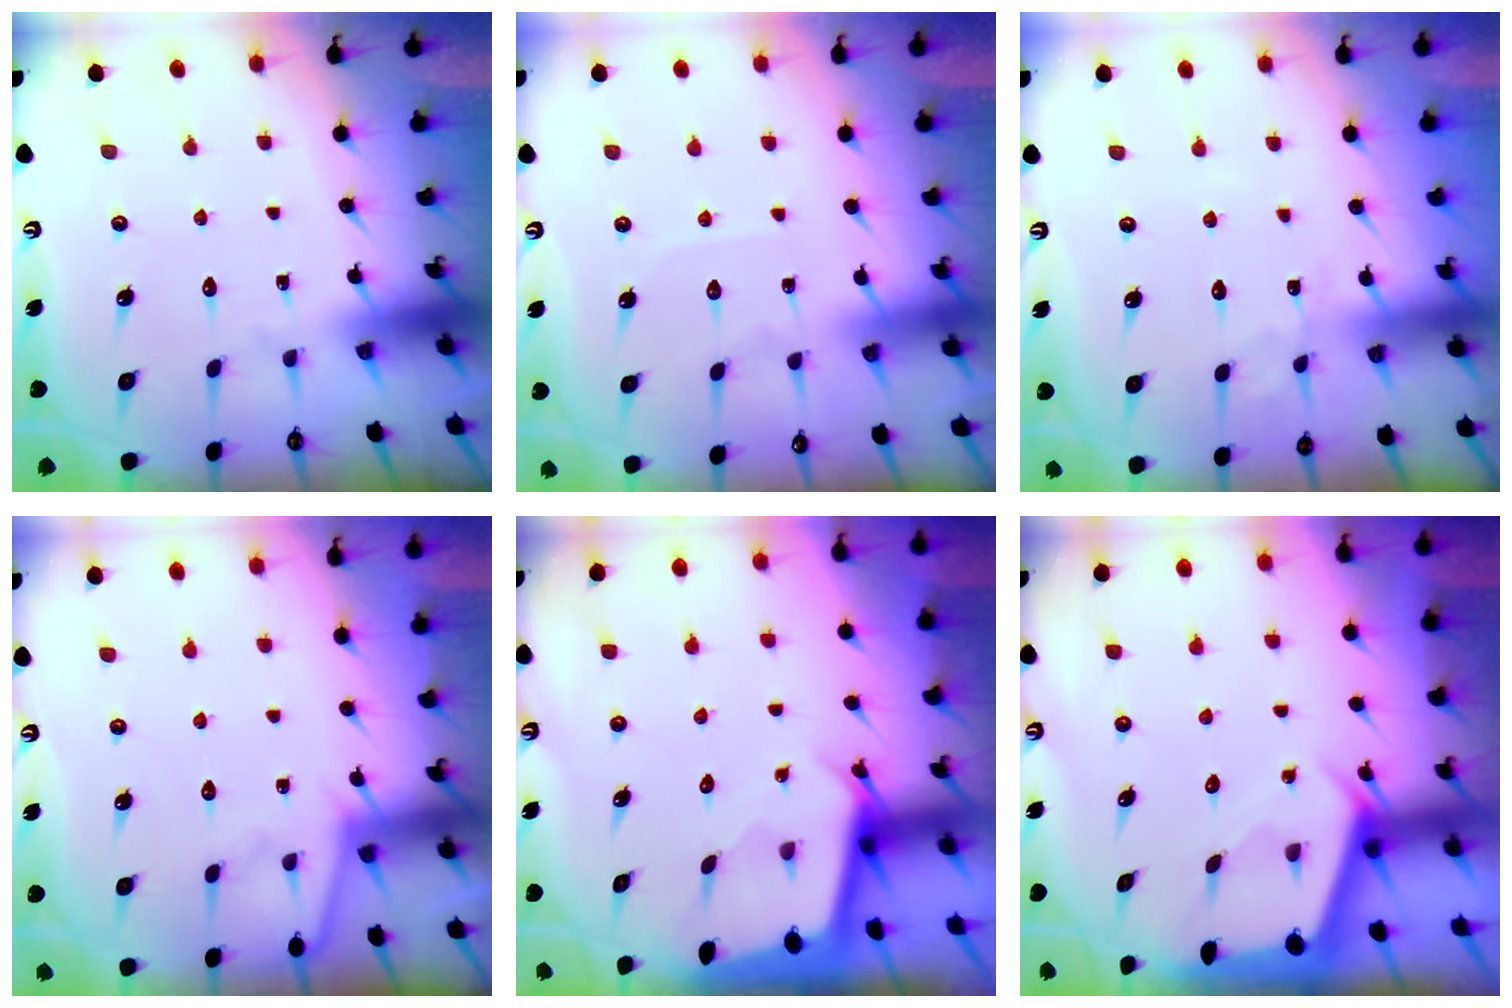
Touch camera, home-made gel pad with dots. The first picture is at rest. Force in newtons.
{"total": 2.9, "press": 2.9, "slide": 0.4}
{"total": 2.2, "press": 2.2, "slide": 0.3}
{"total": 2.4, "press": 2.4, "slide": 0.3}
{"total": 2.4, "press": 2.4, "slide": 0.2}
{"total": 2.5, "press": 2.5, "slide": 0.3}